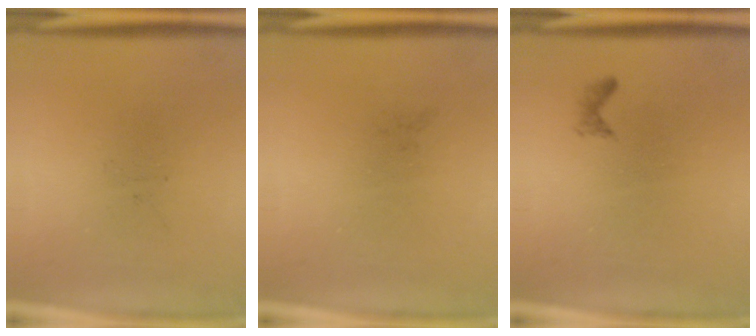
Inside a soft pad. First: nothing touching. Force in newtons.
{"total": 0.0}
{"total": 0.6}